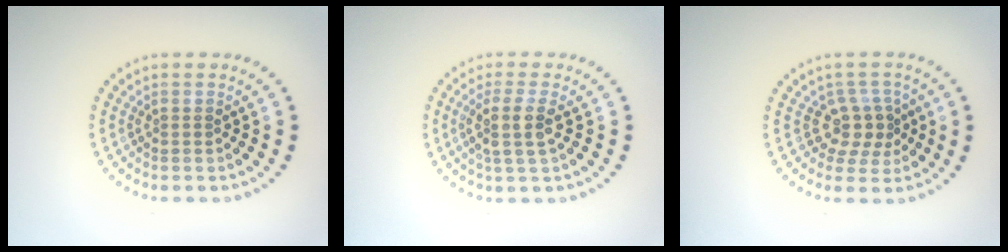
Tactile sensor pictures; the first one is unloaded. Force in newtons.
{"total": 2.9, "press": 2.4, "slide": 1.6}
{"total": 2.8, "press": 2.2, "slide": 1.7}